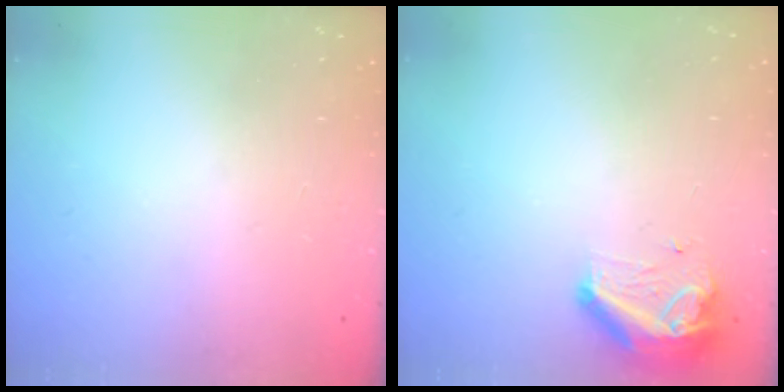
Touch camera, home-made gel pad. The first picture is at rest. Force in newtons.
{"total": 9.3, "press": 9.2, "slide": 1.6}